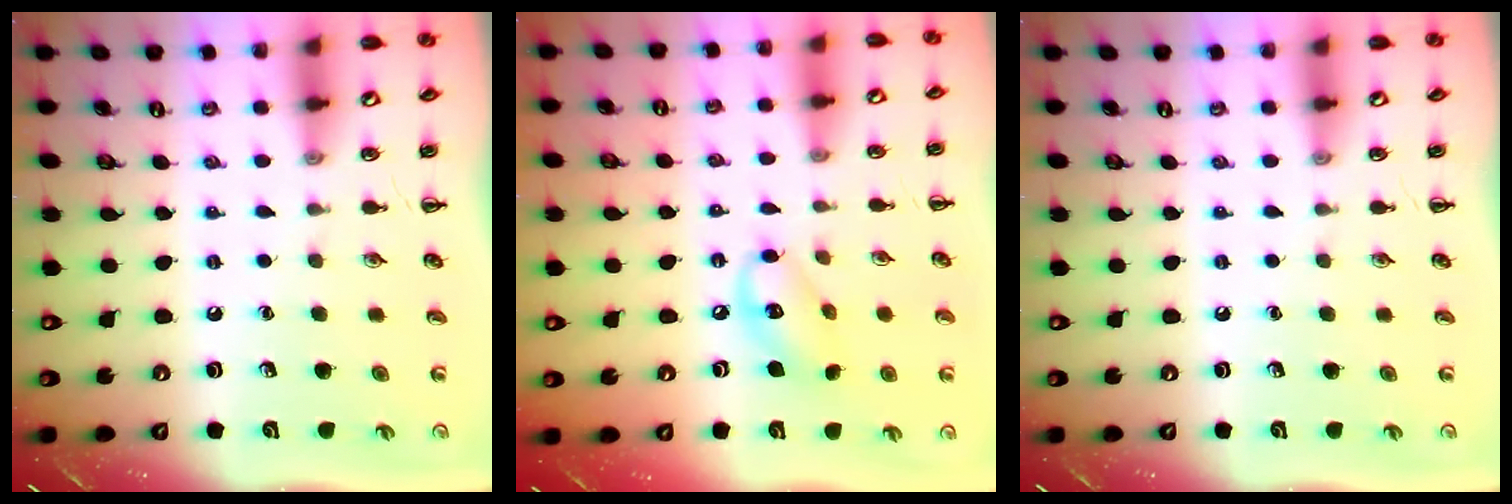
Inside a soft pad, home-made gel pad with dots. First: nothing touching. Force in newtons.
{"total": 10.2, "press": 10.0, "slide": 1.8}
{"total": 0.0}